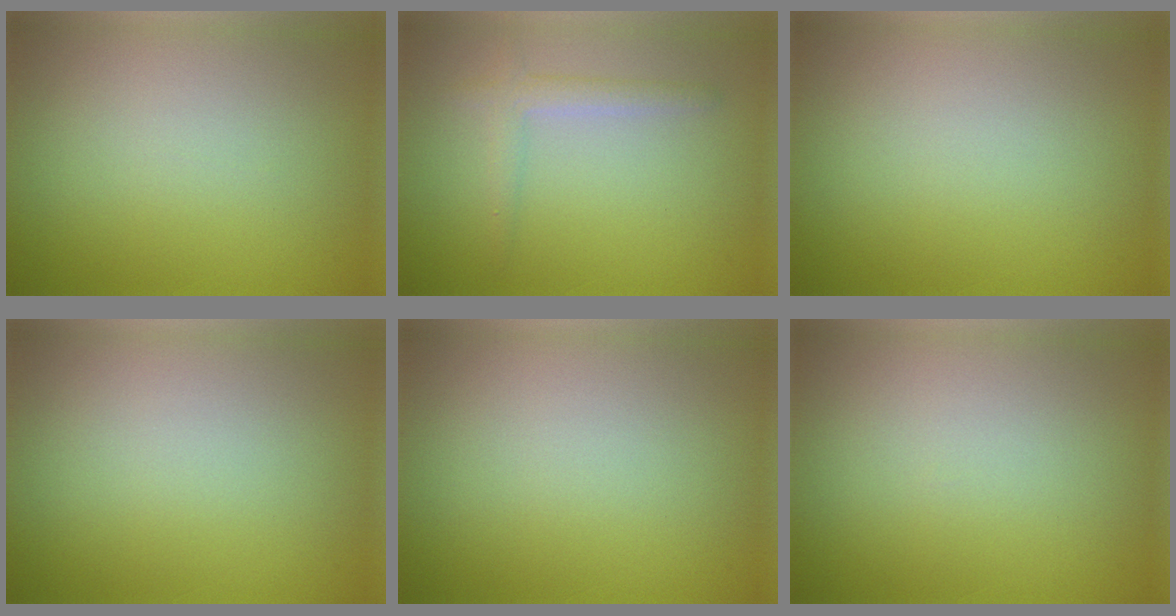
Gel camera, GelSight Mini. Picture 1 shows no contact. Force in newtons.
{"total": 2.0, "press": 1.9, "slide": 0.1}
{"total": 0.0}
{"total": 0.0}
{"total": 0.0}
{"total": 0.0}